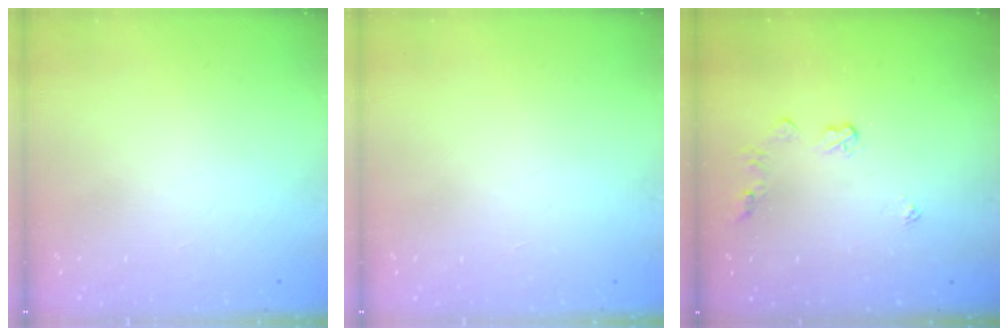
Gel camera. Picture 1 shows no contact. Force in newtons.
{"total": 0.0}
{"total": 5.6, "press": 5.6, "slide": 0.2}